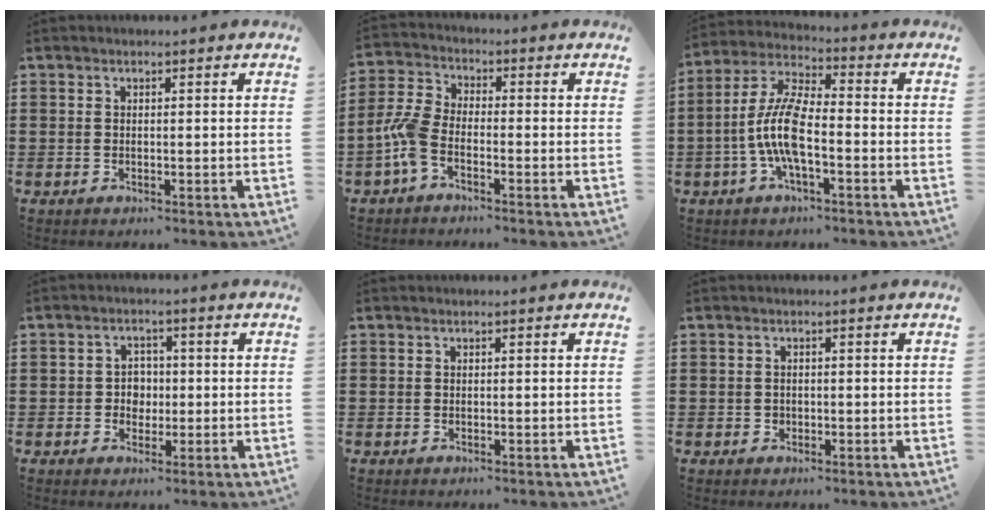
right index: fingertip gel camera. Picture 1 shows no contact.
{"total": 5.2, "force": [-2.8, 2.1, 3.8], "torque": [-0.109, -0.008, -0.063]}
{"total": 9.1, "force": [-2.3, 2.7, 8.4], "torque": [-0.198, -0.013, -0.050]}
{"total": 3.0, "force": [-0.2, 2.8, 1.2], "torque": [-0.032, 0.009, -0.008]}
{"total": 0.0}
{"total": 0.8, "force": [-0.1, 0.8, 0.1], "torque": [-0.004, 0.005, -0.003]}